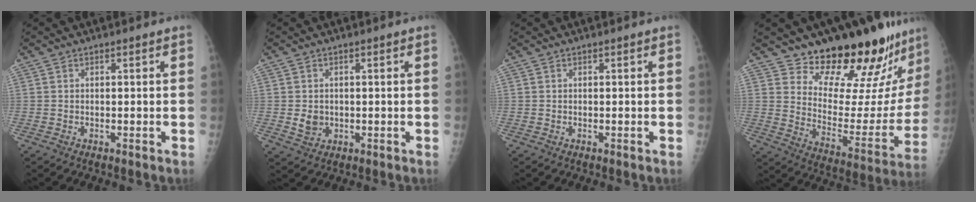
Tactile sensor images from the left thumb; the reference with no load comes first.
{"total": 3.1, "force": [-0.1, 2.7, 1.5], "torque": [-0.013, -0.001, 0.006]}
{"total": 0.0}
{"total": 22.4, "force": [19.0, 6.3, 9.9], "torque": [-0.101, -0.165, 0.264]}